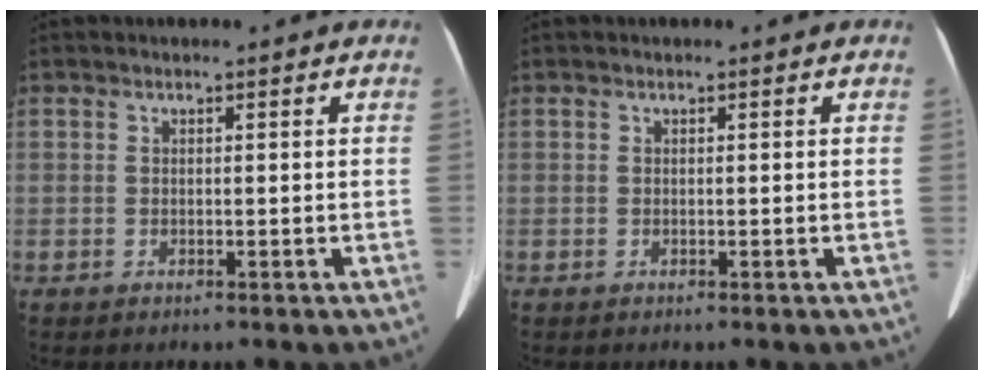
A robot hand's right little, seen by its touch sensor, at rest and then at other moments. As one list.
[{"total": 0.0}]